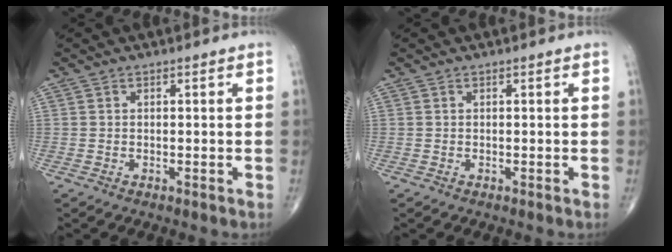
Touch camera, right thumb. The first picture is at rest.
{"total": 0.0}